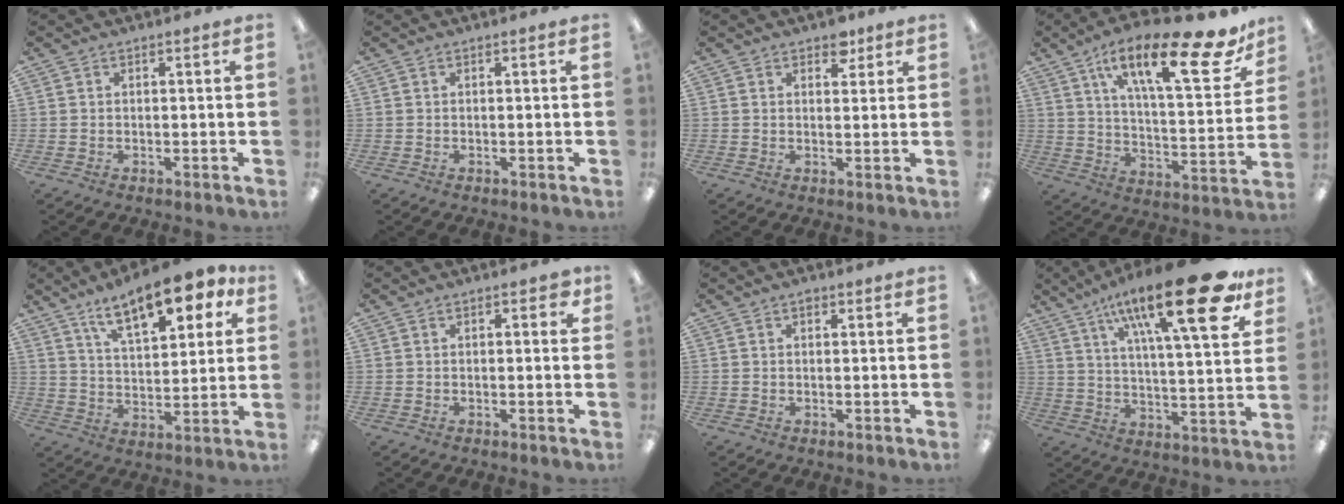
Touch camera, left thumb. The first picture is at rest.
{"total": 0.0}
{"total": 3.8, "force": [2.9, 2.2, 1.3], "torque": [0.000, -0.011, 0.046]}
{"total": 24.1, "force": [14.1, 7.9, 17.9], "torque": [-0.277, -0.073, 0.223]}
{"total": 15.3, "force": [10.3, 6.0, 9.6], "torque": [-0.144, -0.047, 0.173]}
{"total": 2.8, "force": [1.0, 1.4, 2.2], "torque": [-0.029, 0.001, 0.014]}
{"total": 0.9, "force": [0.7, 0.5, 0.2], "torque": [0.002, -0.002, 0.011]}
{"total": 26.1, "force": [15.1, 6.9, 20.1], "torque": [-0.311, -0.077, 0.234]}